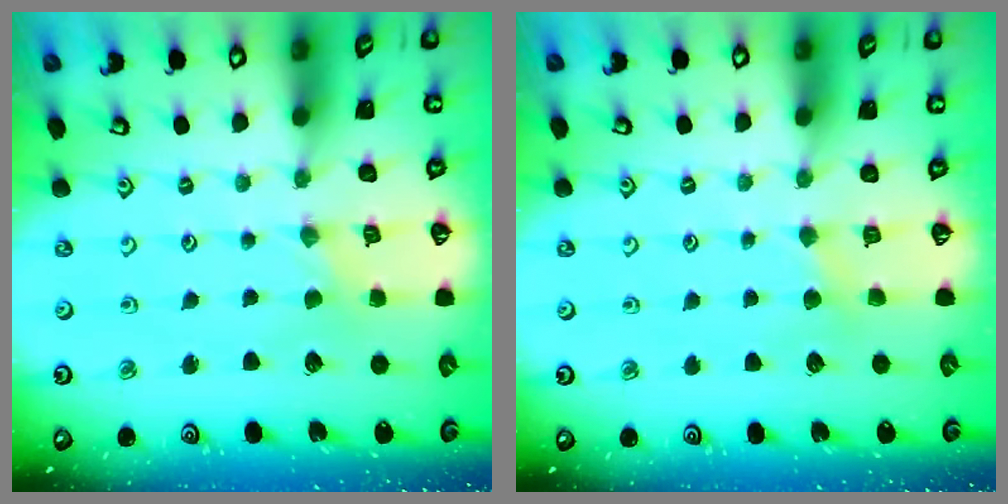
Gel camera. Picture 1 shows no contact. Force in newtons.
{"total": 2.6, "press": 2.5, "slide": 0.4}